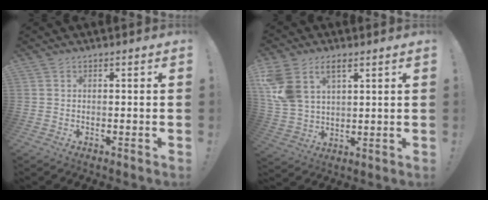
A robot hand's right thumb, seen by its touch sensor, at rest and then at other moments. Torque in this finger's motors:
{"motor_torque": [0.51, 0.92, 0.80, -0.28, 0.36]}